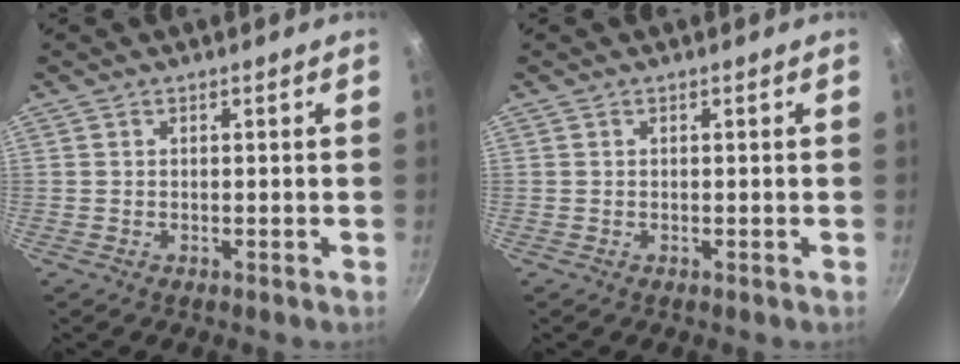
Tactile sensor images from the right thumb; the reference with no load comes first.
{"total": 0.0}